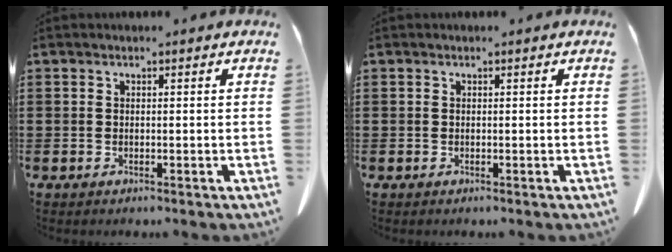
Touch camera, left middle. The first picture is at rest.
{"total": 0.0}